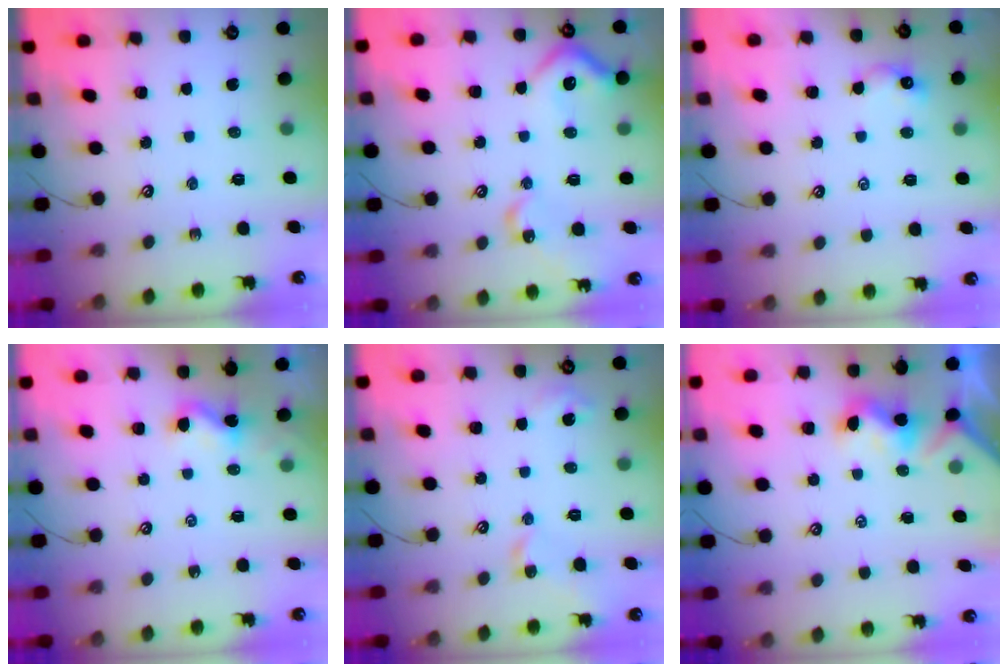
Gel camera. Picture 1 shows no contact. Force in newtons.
{"total": 10.7, "press": 10.7, "slide": 0.7}
{"total": 2.9, "press": 2.8, "slide": 0.7}
{"total": 2.1, "press": 2.1, "slide": 0.3}
{"total": 4.3, "press": 4.2, "slide": 0.6}
{"total": 1.4, "press": 1.3, "slide": 0.5}